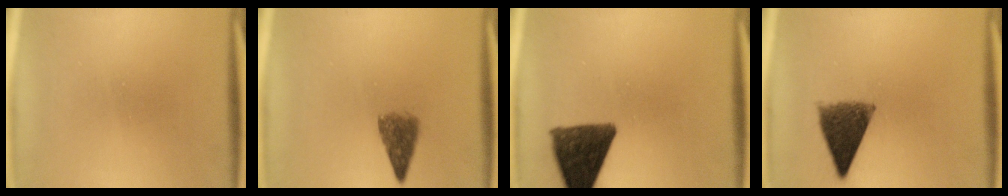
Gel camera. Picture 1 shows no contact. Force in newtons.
{"total": 4.1}
{"total": 10.7}
{"total": 8.5}